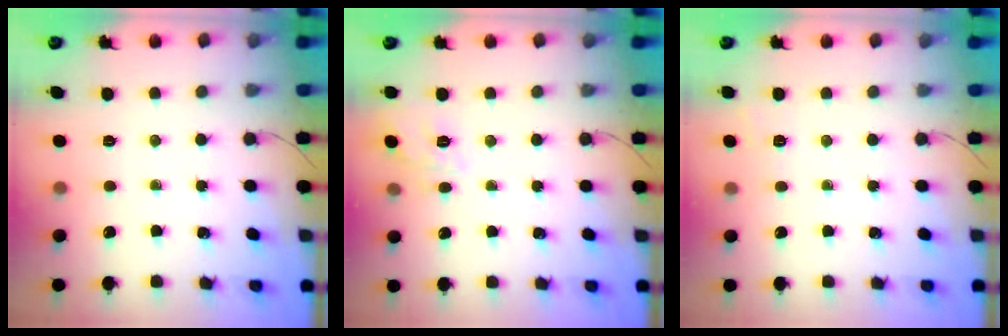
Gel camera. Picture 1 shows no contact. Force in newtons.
{"total": 11.6, "press": 11.6, "slide": 1.0}
{"total": 1.9, "press": 0.9, "slide": 1.6}